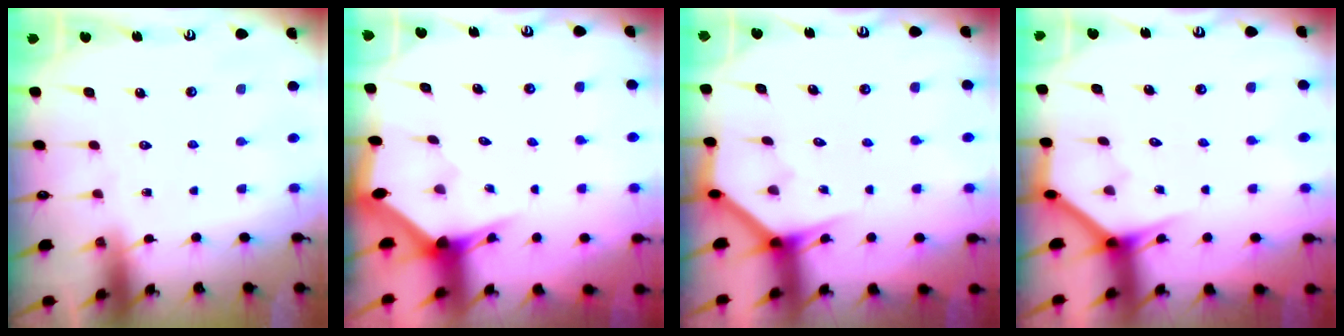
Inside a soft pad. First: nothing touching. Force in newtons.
{"total": 3.0, "press": 3.0, "slide": 0.2}
{"total": 3.8, "press": 3.8, "slide": 0.3}
{"total": 3.9, "press": 3.8, "slide": 0.3}